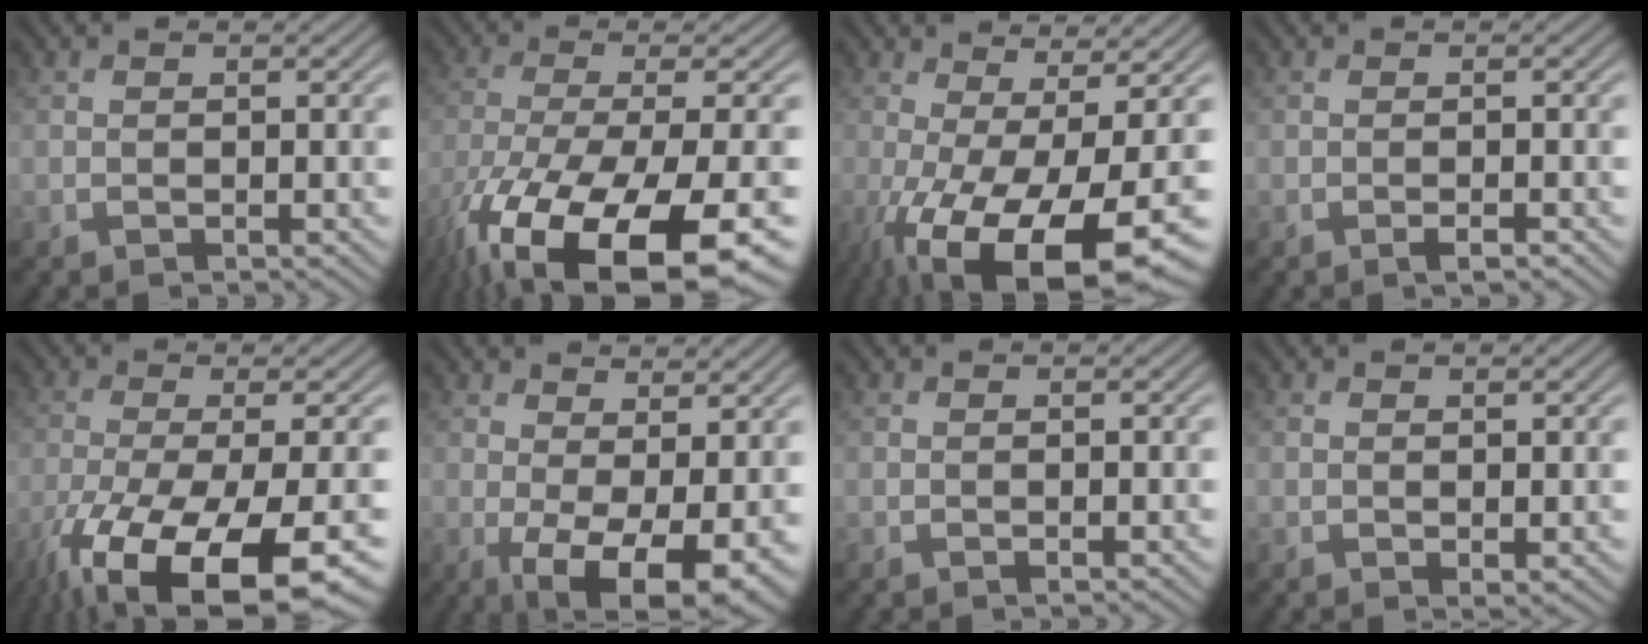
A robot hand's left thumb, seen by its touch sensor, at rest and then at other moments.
{"total": 18.4, "force": [-10.4, 5.7, 14.1], "torque": [-0.294, -0.057, -0.152]}
{"total": 15.0, "force": [-6.2, 4.8, 12.9], "torque": [-0.242, -0.028, -0.092]}
{"total": 1.1, "force": [-0.7, 0.2, 0.8], "torque": [-0.014, 0.000, -0.011]}
{"total": 16.5, "force": [-9.0, 5.0, 13.0], "torque": [-0.261, -0.048, -0.129]}
{"total": 9.0, "force": [-0.7, 4.0, 8.1], "torque": [-0.126, -0.015, -0.004]}
{"total": 0.0}
{"total": 0.9, "force": [0.2, 0.4, 0.8], "torque": [-0.011, -0.004, 0.006]}